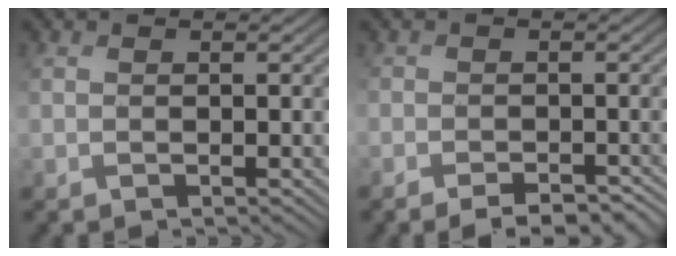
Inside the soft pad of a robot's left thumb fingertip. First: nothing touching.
{"total": 3.6, "force": [-3.0, 1.5, 1.5], "torque": [-0.011, -0.013, -0.044]}